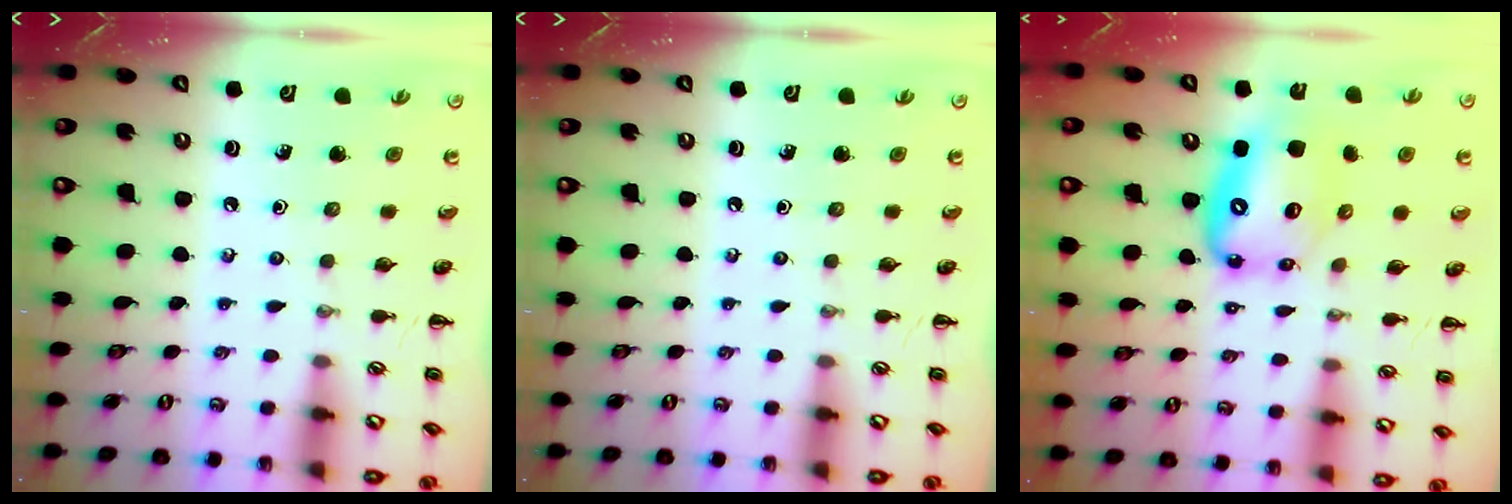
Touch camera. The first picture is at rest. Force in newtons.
{"total": 0.0}
{"total": 12.9, "press": 12.5, "slide": 3.3}